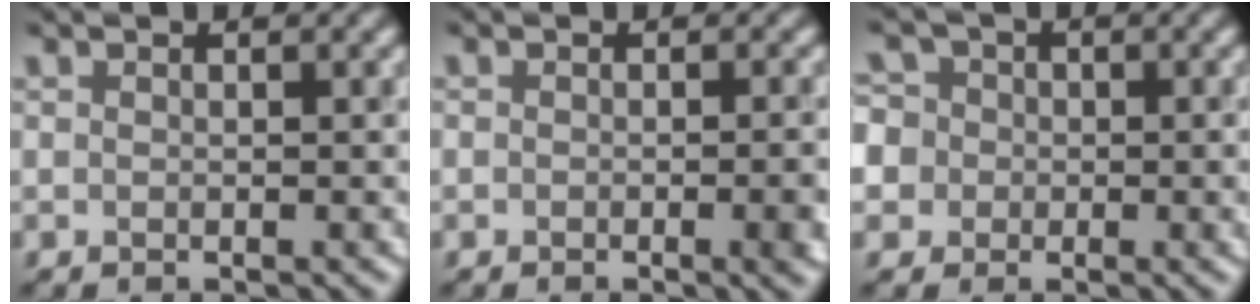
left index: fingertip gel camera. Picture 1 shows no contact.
{"total": 2.6, "force": [-0.9, 0.8, 2.3], "torque": [-0.027, -0.004, -0.009]}
{"total": 8.0, "force": [0.2, 7.3, 3.2], "torque": [-0.051, 0.034, -0.050]}